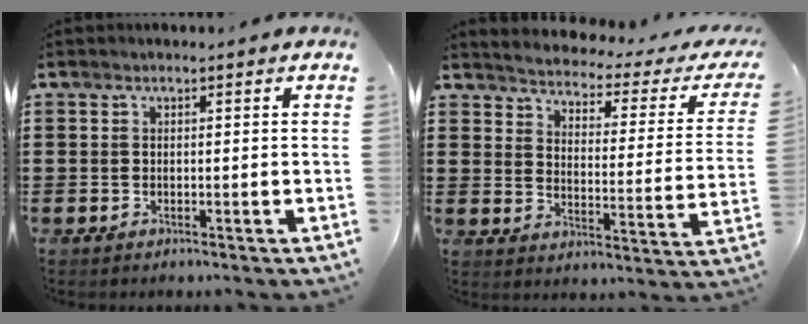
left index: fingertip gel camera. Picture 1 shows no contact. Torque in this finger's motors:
{"motor_torque": [2.14, 0.00, 0.13, 0.00]}